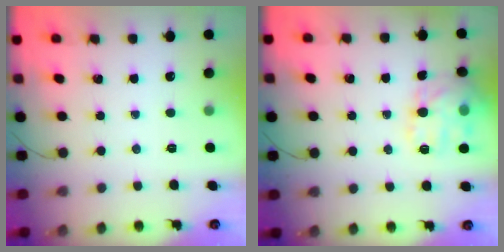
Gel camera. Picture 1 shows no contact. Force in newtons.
{"total": 15.5, "press": 15.5, "slide": 0.6}